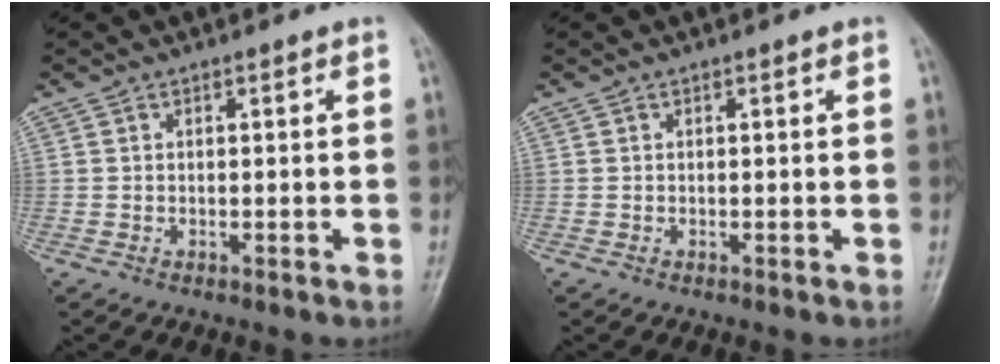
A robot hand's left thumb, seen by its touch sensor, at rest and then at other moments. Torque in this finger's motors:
{"motor_torque": [0.00, 0.00, -0.11, -0.09, 0.00]}